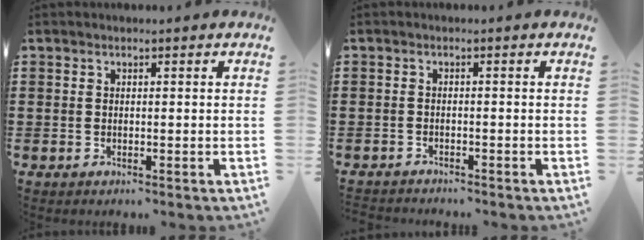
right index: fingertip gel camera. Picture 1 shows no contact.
{"total": 1.3, "force": [-1.3, 0.1, -0.1], "torque": [-0.002, 0.002, -0.028]}